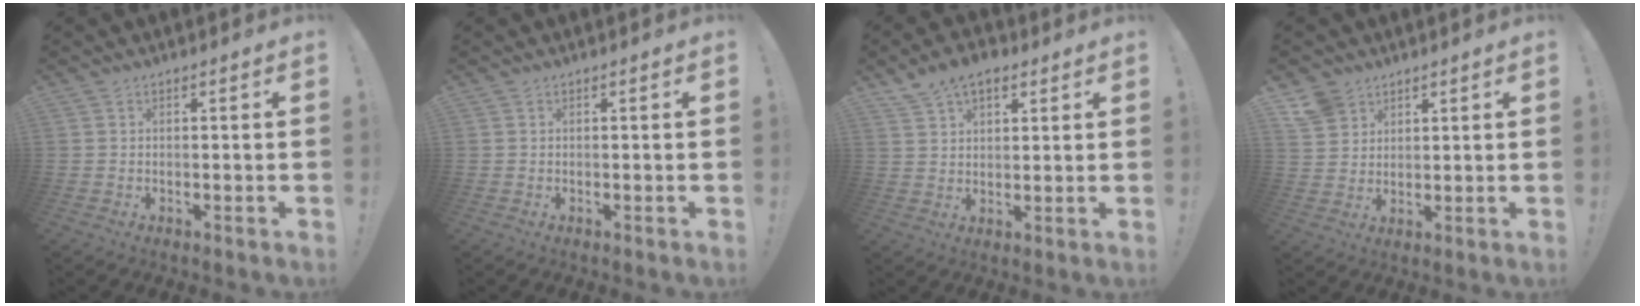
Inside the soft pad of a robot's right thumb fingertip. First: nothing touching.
{"total": 0.0}
{"total": 7.4, "force": [4.6, 4.4, 3.8], "torque": [-0.068, -0.010, 0.088]}
{"total": 6.4, "force": [4.4, 4.5, 1.4], "torque": [-0.030, -0.023, 0.089]}